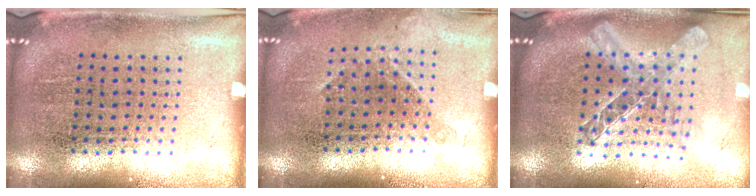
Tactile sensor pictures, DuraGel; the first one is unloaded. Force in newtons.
{"total": 1.1, "press": 0.8, "slide": 0.6}
{"total": 1.9, "press": 1.6, "slide": 1.0}